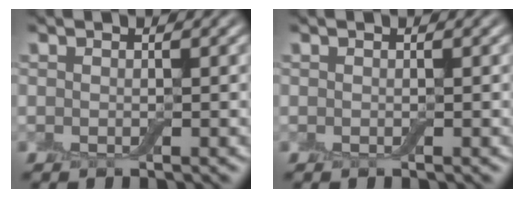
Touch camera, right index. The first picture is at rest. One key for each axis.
{"total": 0.0}